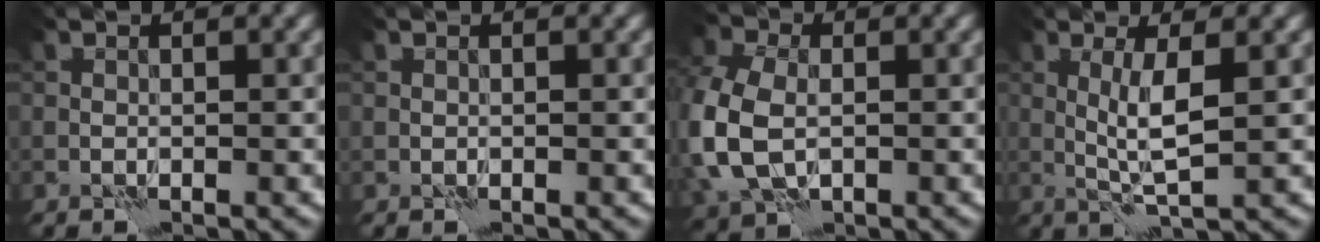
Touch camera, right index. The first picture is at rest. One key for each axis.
{"total": 0.0}
{"total": 10.2, "fx": -1.3, "fy": 7.2, "fz": 7.0, "tx": -0.197, "ty": -0.024, "tz": -0.017}
{"total": 3.3, "fx": 0.5, "fy": 0.2, "fz": 3.2, "tx": -0.067, "ty": 0.001, "tz": 0.010}